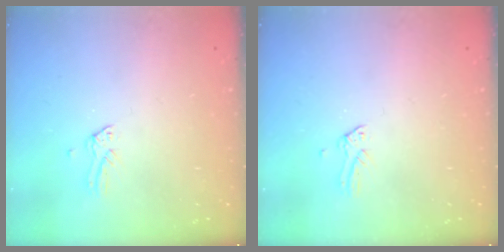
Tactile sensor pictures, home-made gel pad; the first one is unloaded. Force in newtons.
{"total": 0.0}